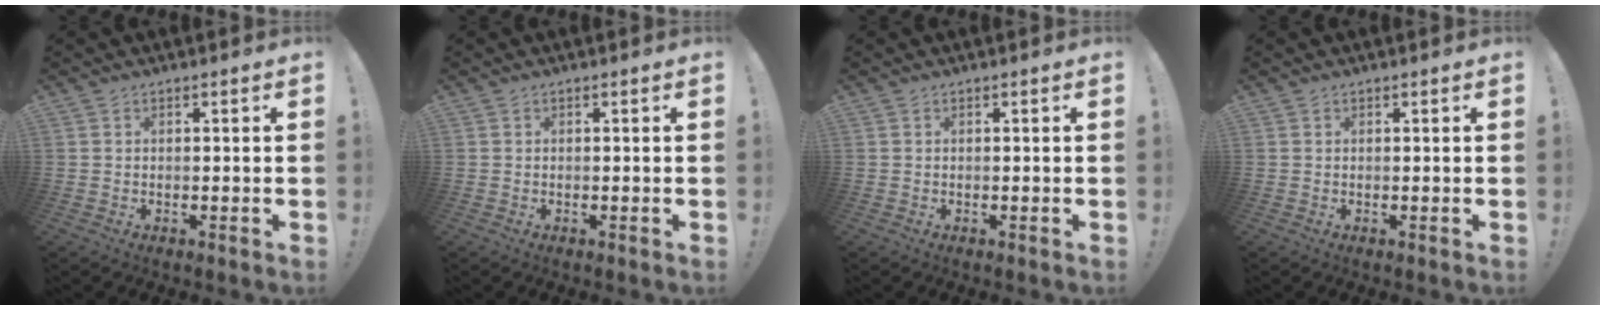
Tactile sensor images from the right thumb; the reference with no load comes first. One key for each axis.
{"total": 0.0}
{"total": 0.0}
{"total": 0.0}